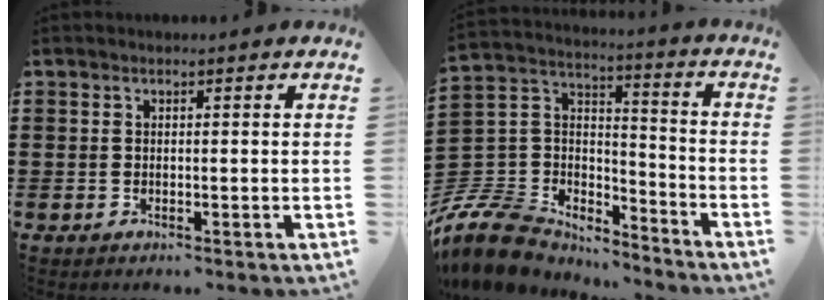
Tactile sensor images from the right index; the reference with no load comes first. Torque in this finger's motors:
{"motor_torque": [-0.99, 0.90, -1.06, -0.21]}